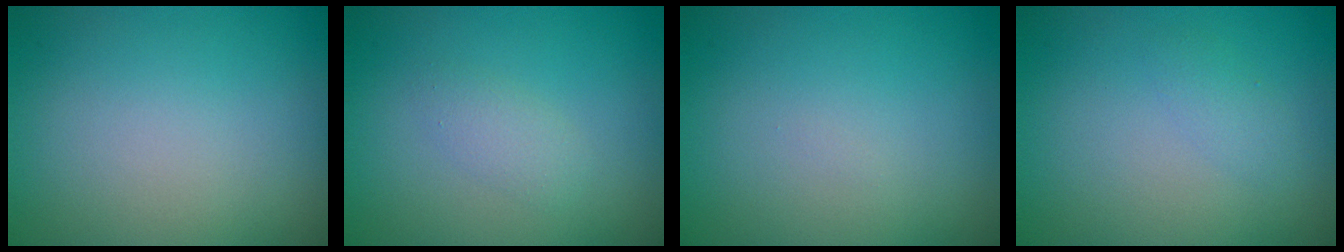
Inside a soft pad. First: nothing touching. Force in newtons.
{"total": 1.3, "press": 1.3, "slide": 0.0}
{"total": 0.0}
{"total": 1.1, "press": 1.1, "slide": 0.0}